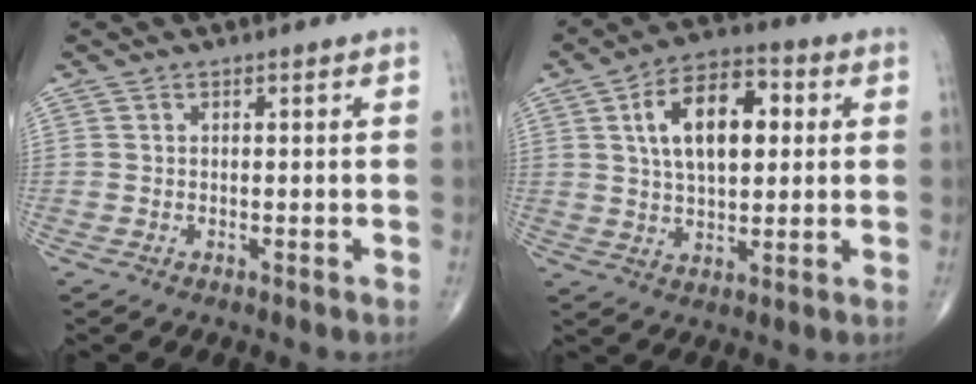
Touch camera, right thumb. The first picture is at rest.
{"total": 14.1, "force": [3.3, 7.6, 11.4], "torque": [-0.168, 0.009, 0.050]}